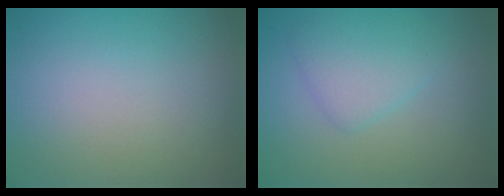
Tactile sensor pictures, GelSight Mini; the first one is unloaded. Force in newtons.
{"total": 2.8, "press": 2.8, "slide": 0.2}